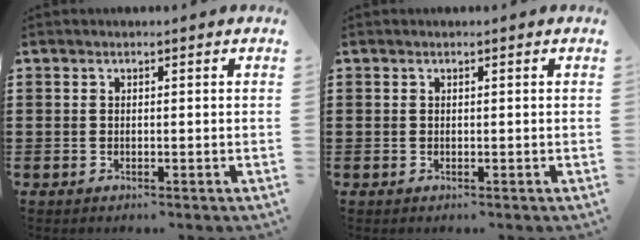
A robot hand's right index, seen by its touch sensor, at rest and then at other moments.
{"total": 0.0}